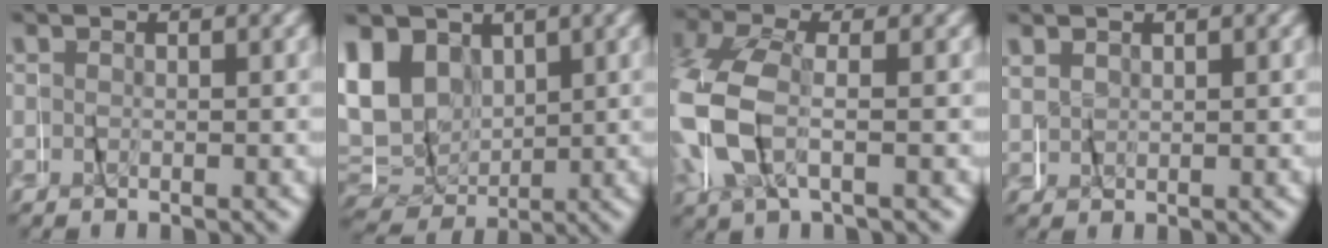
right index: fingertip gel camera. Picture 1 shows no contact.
{"total": 11.3, "force": [1.7, 9.9, 5.0], "torque": [-0.121, -0.009, 0.028]}
{"total": 6.8, "force": [-0.8, 5.2, 4.3], "torque": [-0.155, -0.023, -0.005]}
{"total": 1.0, "force": [0.9, 0.3, -0.3], "torque": [-0.002, 0.004, 0.019]}